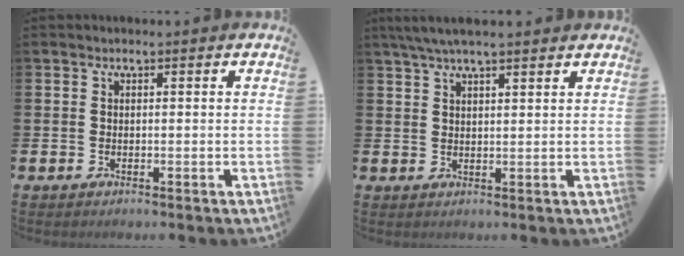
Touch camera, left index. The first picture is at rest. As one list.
[{"total": 4.6, "force": [3.9, 0.7, 2.3], "torque": [-0.052, -0.004, 0.071]}]